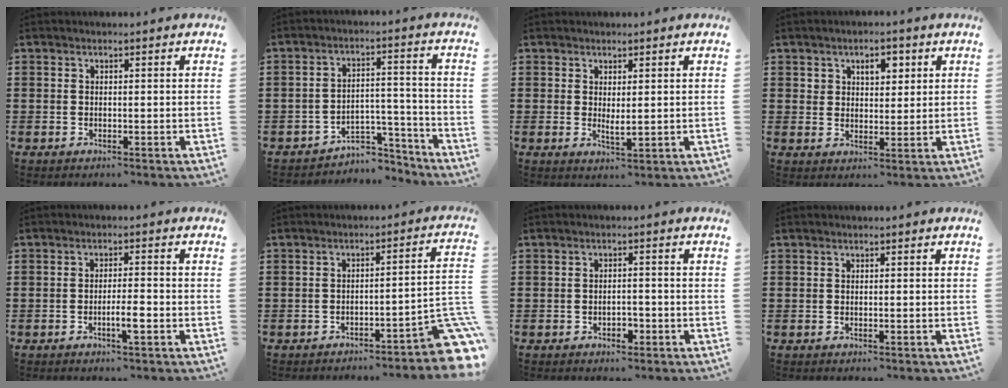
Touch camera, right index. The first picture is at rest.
{"total": 5.0, "force": [-4.6, 1.7, 1.1], "torque": [-0.019, 0.015, -0.091]}
{"total": 1.7, "force": [0.7, 0.5, 1.5], "torque": [-0.028, -0.003, 0.014]}
{"total": 3.6, "force": [1.9, 2.4, 2.0], "torque": [-0.033, 0.005, 0.027]}
{"total": 3.3, "force": [-1.3, 0.4, 3.0], "torque": [-0.051, -0.001, -0.023]}
{"total": 5.6, "force": [-3.9, 0.7, 4.0], "torque": [-0.053, -0.011, -0.073]}
{"total": 2.0, "force": [-1.2, 1.0, 1.2], "torque": [-0.024, 0.001, -0.025]}
{"total": 0.0}